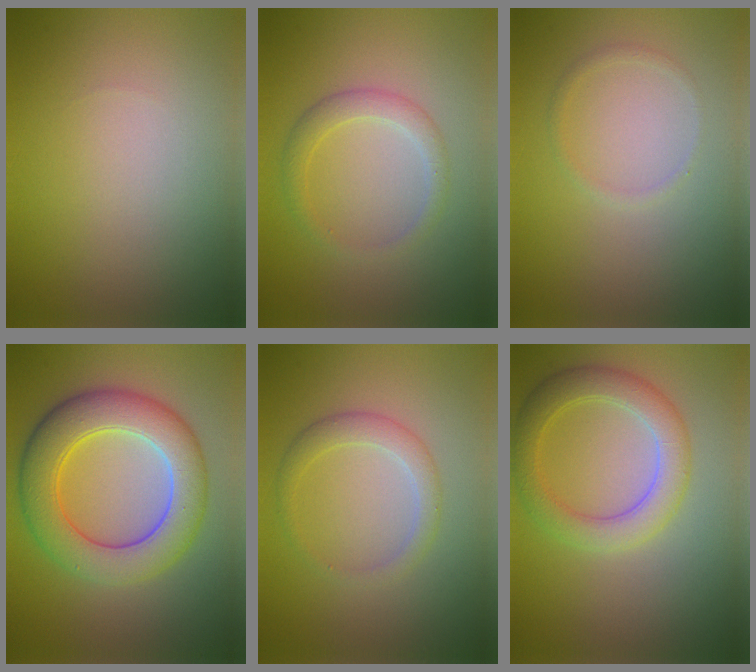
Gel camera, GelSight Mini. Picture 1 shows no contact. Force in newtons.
{"total": 2.1, "press": 2.1, "slide": 0.1}
{"total": 0.7, "press": 0.7, "slide": 0.1}
{"total": 7.9, "press": 7.8, "slide": 0.2}
{"total": 2.1, "press": 2.1, "slide": 0.1}
{"total": 4.2, "press": 4.2, "slide": 0.1}